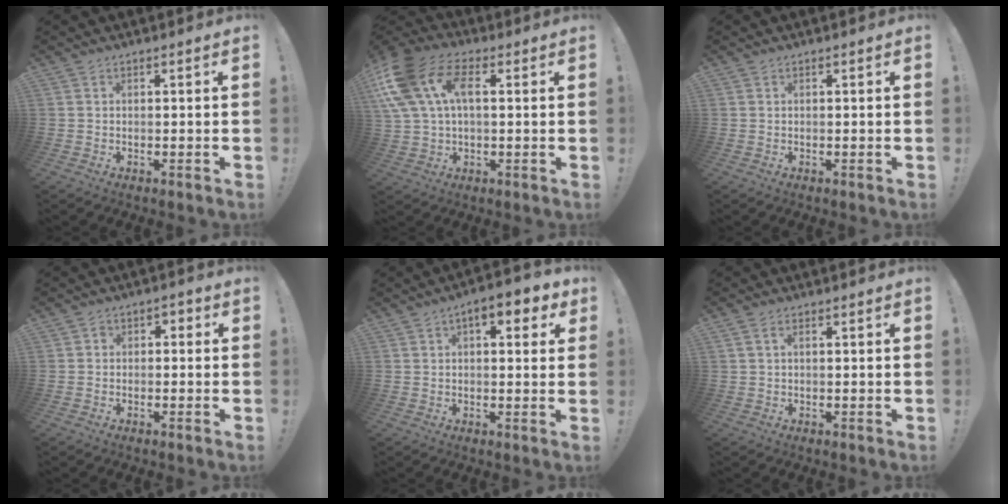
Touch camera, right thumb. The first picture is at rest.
{"total": 17.7, "force": [4.9, 10.9, 13.0], "torque": [-0.266, 0.007, 0.089]}
{"total": 0.0}
{"total": 2.8, "force": [-1.7, 1.9, 1.2], "torque": [-0.014, 0.012, -0.033]}
{"total": 7.1, "force": [3.2, 3.0, 5.6], "torque": [-0.061, -0.013, 0.048]}
{"total": 2.0, "force": [0.6, 1.1, 1.6], "torque": [-0.039, 0.008, 0.013]}